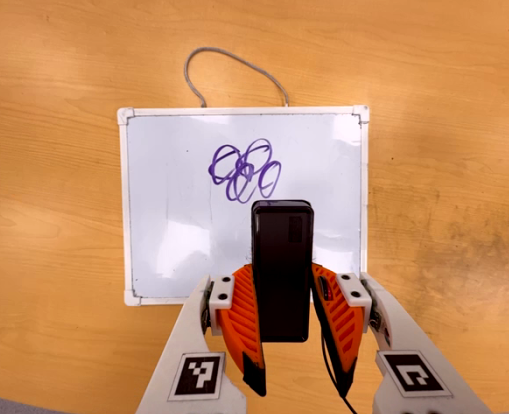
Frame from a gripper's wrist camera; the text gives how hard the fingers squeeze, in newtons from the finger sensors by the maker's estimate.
{"total": 4.4, "left": 2.9, "right": 5.8}